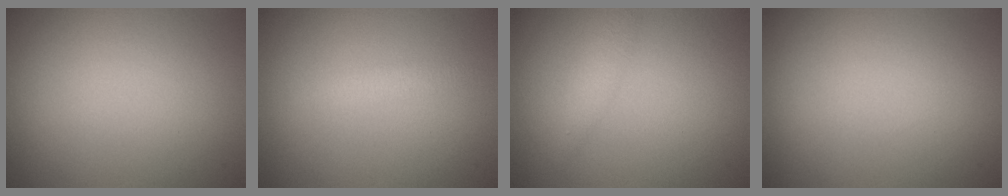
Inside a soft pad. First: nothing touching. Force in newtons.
{"total": 1.2, "press": 1.2, "slide": 0.0}
{"total": 1.3, "press": 1.3, "slide": 0.1}
{"total": 0.0}